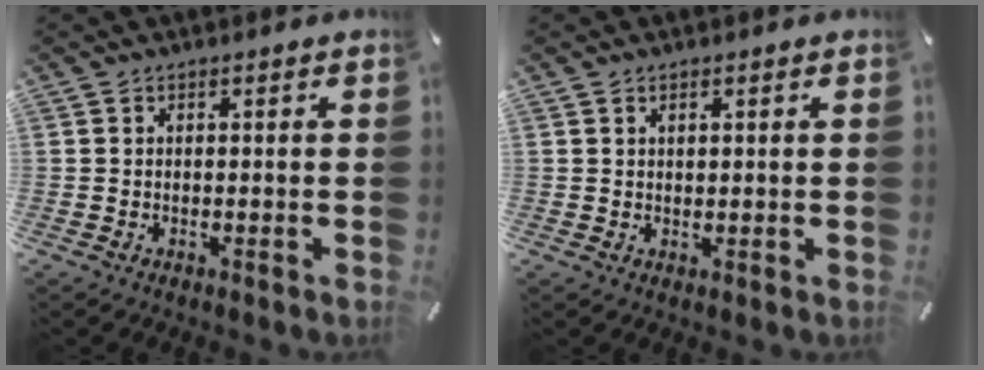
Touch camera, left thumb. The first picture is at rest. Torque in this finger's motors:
{"motor_torque": [-0.32, -0.15, -0.12, 0.02, -0.05]}